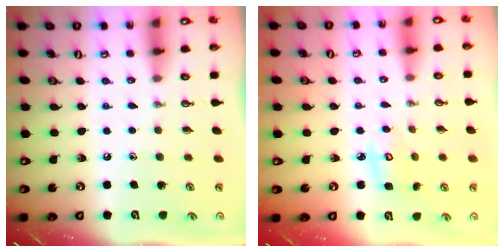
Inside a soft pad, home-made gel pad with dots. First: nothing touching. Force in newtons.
{"total": 3.7, "press": 3.7, "slide": 0.5}